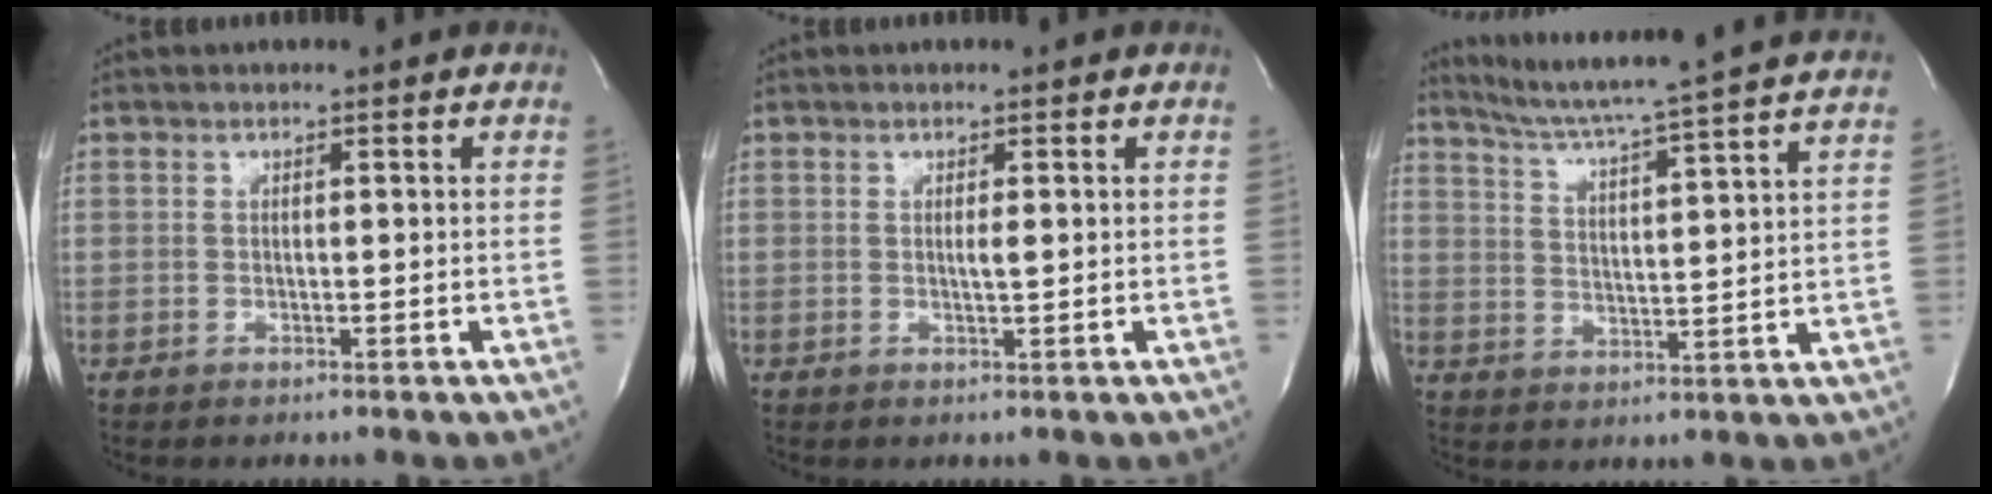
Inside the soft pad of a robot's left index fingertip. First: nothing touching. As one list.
[{"total": 0.9, "force": [-0.1, -0.1, 0.9], "torque": [-0.023, -0.009, 0.000]}, {"total": 19.1, "force": [17.1, -2.0, 8.2], "torque": [-0.144, -0.037, 0.227]}]